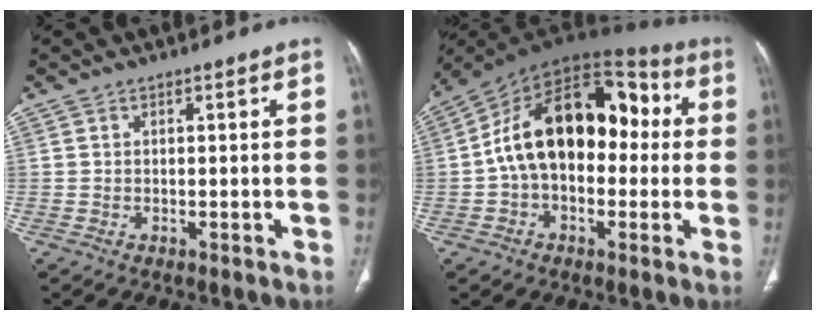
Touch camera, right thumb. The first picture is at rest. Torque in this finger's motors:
{"motor_torque": [2.38, 2.63, 1.92, -0.54, 0.45]}